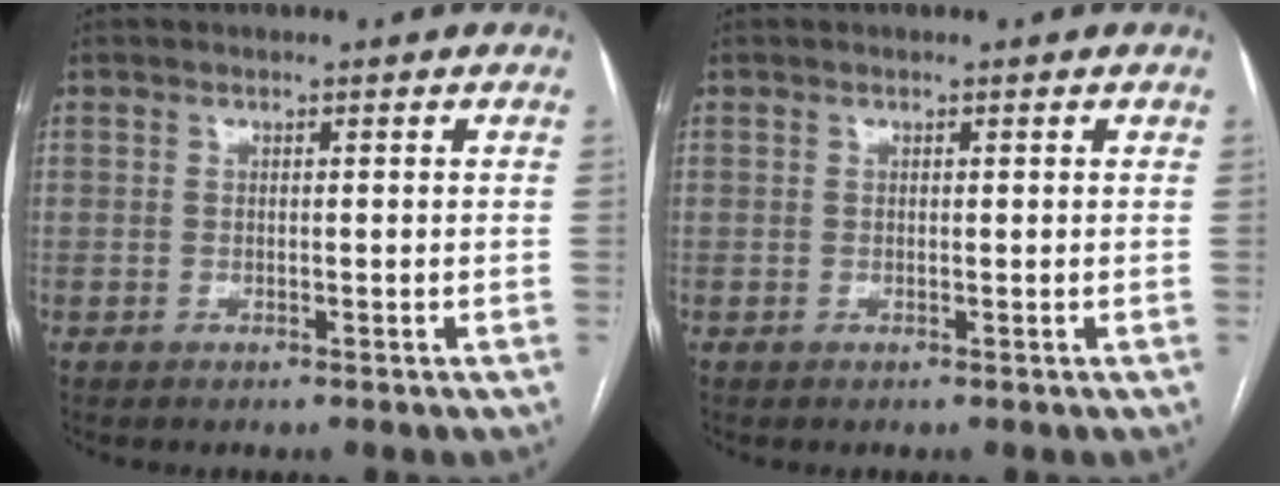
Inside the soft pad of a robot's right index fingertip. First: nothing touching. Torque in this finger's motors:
{"motor_torque": [-0.05, 0.04, -0.04, 0.00]}